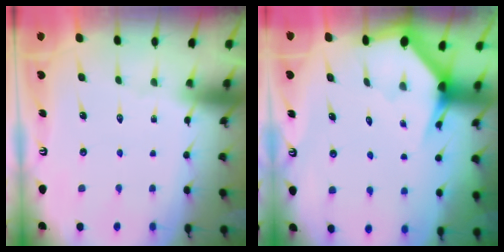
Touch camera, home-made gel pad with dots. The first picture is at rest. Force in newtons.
{"total": 2.7, "press": 2.7, "slide": 0.1}